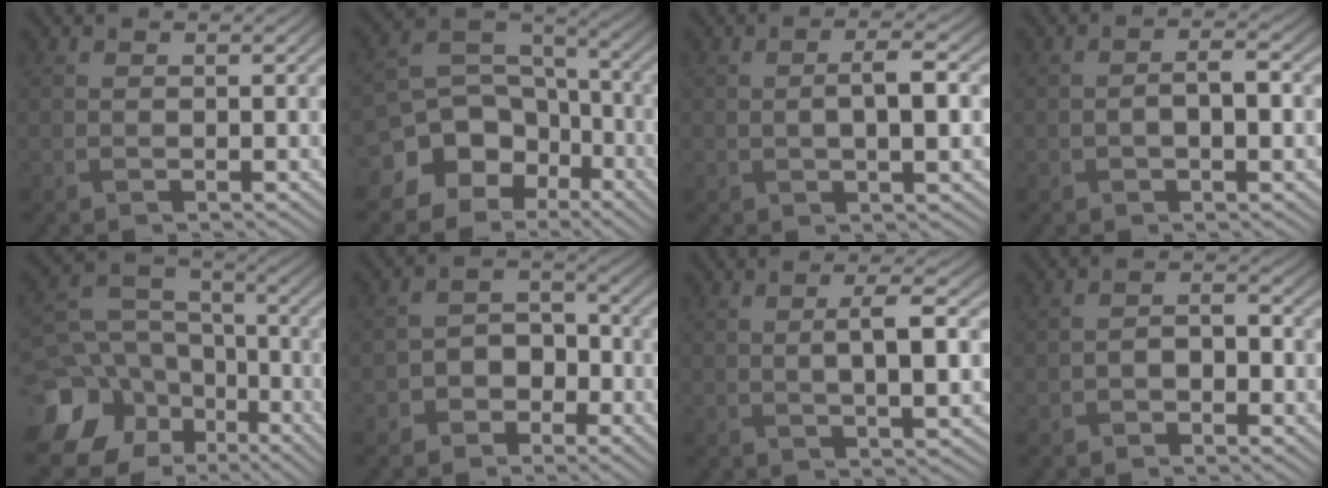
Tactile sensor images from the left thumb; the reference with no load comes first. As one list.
[{"total": 13.3, "force": [-7.4, 10.0, 4.7], "torque": [-0.125, -0.033, -0.122]}, {"total": 4.4, "force": [0.2, 1.4, 4.2], "torque": [-0.081, 0.001, 0.006]}, {"total": 3.8, "force": [-0.1, 1.8, 3.3], "torque": [-0.064, -0.002, 0.000]}, {"total": 17.0, "force": [-7.9, 13.3, 7.1], "torque": [-0.202, -0.050, -0.129]}, {"total": 4.5, "force": [-2.5, 3.2, 1.8], "torque": [-0.026, 0.005, -0.053]}, {"total": 4.9, "force": [0.5, 1.2, 4.7], "torque": [-0.087, 0.002, 0.012]}, {"total": 2.8, "force": [-1.0, 1.8, 1.9], "torque": [-0.036, 0.002, -0.018]}]